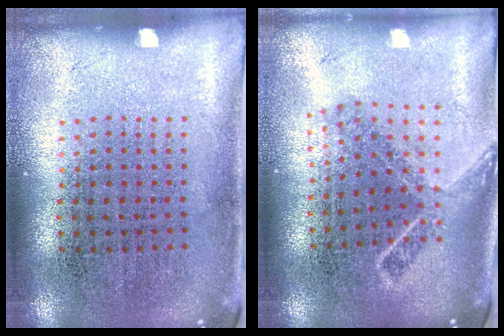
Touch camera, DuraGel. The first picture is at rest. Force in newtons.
{"total": 1.8, "press": 1.3, "slide": 1.2}